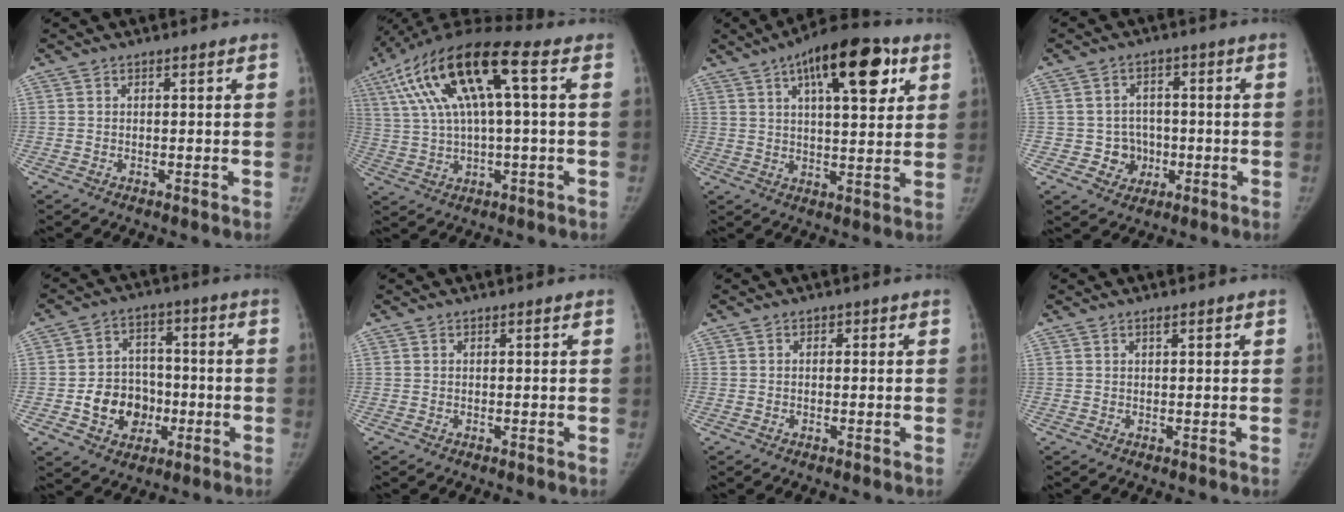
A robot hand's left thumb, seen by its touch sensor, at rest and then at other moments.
{"total": 19.2, "force": [5.4, 5.8, 17.5], "torque": [-0.352, 0.033, 0.095]}
{"total": 17.1, "force": [7.8, 6.4, 13.8], "torque": [-0.176, -0.009, 0.113]}
{"total": 6.2, "force": [-1.2, 6.0, 1.2], "torque": [0.021, 0.017, -0.015]}
{"total": 11.6, "force": [-3.0, 9.7, 5.6], "torque": [-0.044, 0.032, -0.047]}
{"total": 0.0}
{"total": 0.7, "force": [-0.1, 0.6, 0.2], "torque": [0.007, 0.003, -0.005]}
{"total": 1.0, "force": [0.6, 0.3, 0.7], "torque": [-0.009, 0.001, 0.008]}